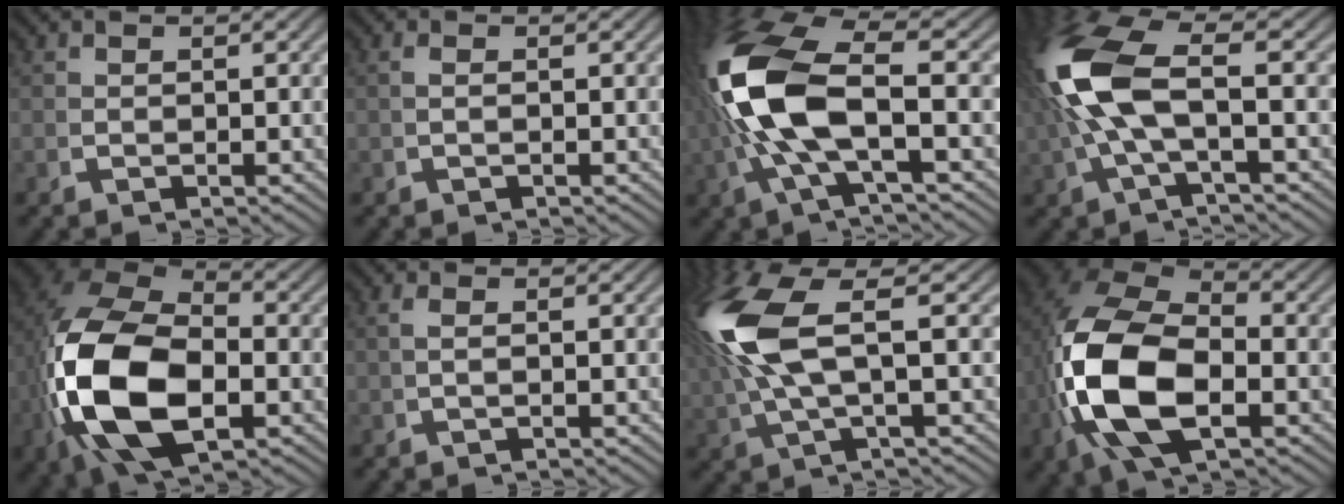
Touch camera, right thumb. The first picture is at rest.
{"total": 0.5, "force": [-0.2, -0.1, 0.5], "torque": [-0.012, 0.005, -0.003]}
{"total": 11.8, "force": [0.1, 5.2, 10.6], "torque": [-0.240, -0.009, 0.012]}
{"total": 9.4, "force": [0.8, 3.9, 8.5], "torque": [-0.195, 0.001, 0.020]}
{"total": 17.0, "force": [-1.4, 10.9, 13.0], "torque": [-0.322, -0.055, 0.007]}
{"total": 0.7, "force": [0.0, -0.2, 0.7], "torque": [-0.018, 0.006, 0.002]}
{"total": 9.8, "force": [1.7, 4.4, 8.6], "torque": [-0.193, 0.003, 0.035]}
{"total": 14.9, "force": [-1.0, 9.3, 11.6], "torque": [-0.290, -0.044, 0.003]}